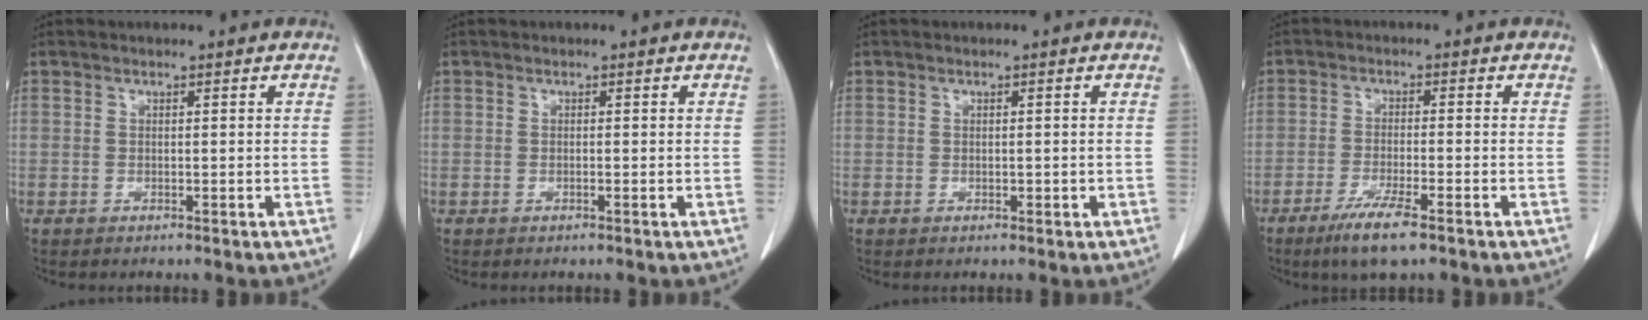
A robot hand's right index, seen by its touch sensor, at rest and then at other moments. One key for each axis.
{"total": 0.0}
{"total": 0.7, "fx": -0.1, "fy": 0.4, "fz": 0.6, "tx": -0.010, "ty": 0.002, "tz": 0.001}
{"total": 6.4, "fx": -4.1, "fy": 0.4, "fz": 4.9, "tx": -0.096, "ty": -0.015, "tz": -0.073}